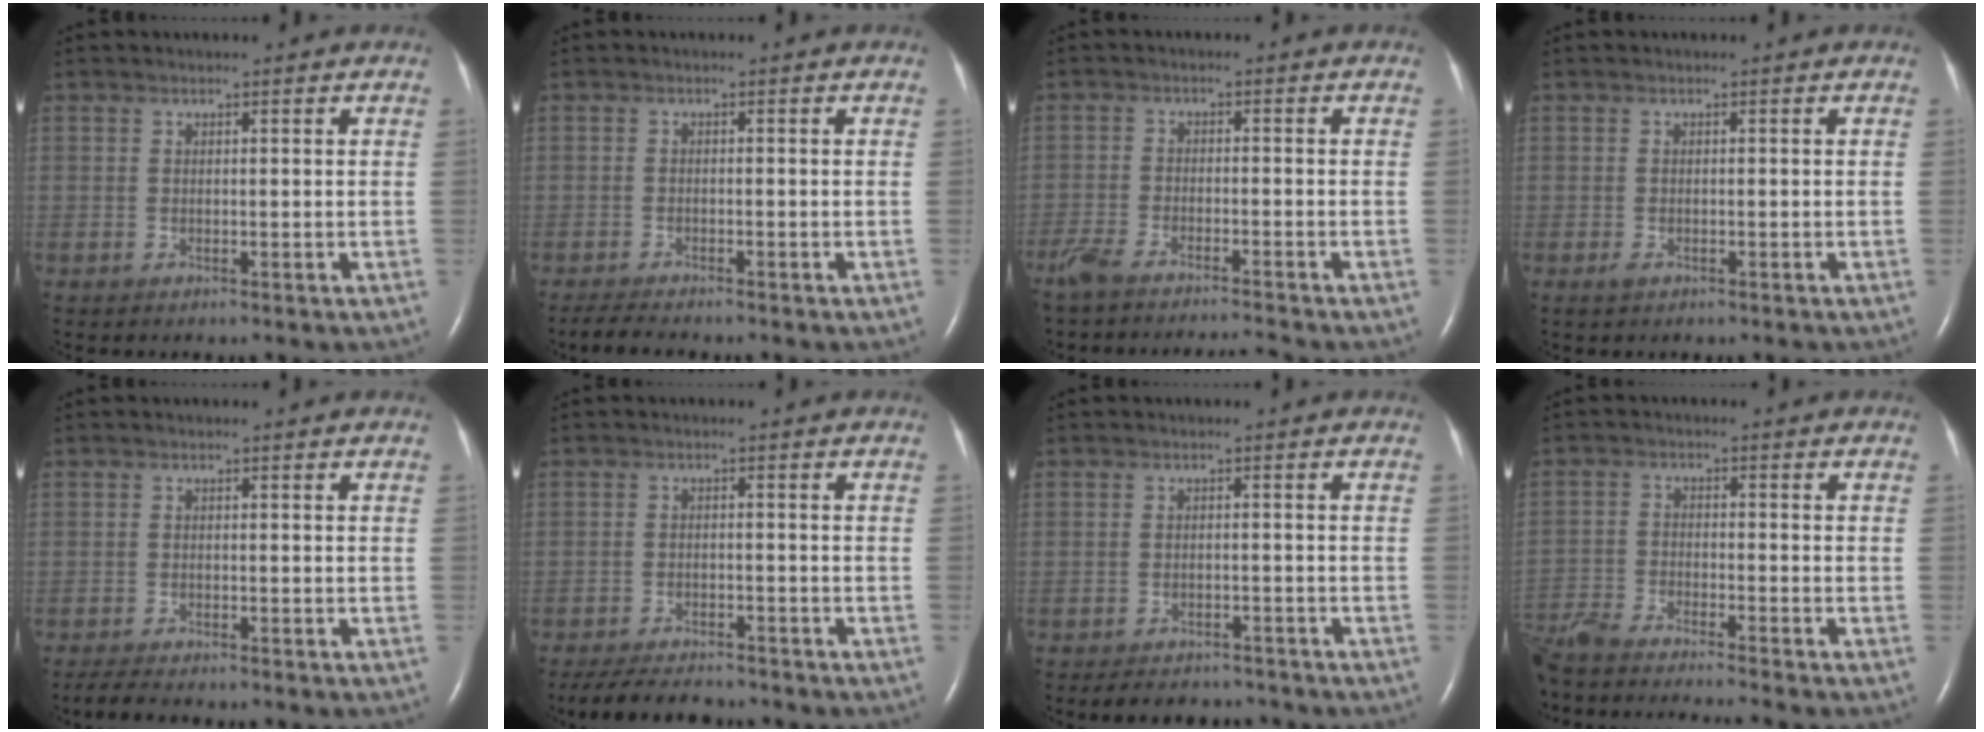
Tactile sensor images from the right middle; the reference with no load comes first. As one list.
[{"total": 3.3, "force": [-2.9, 0.4, 1.5], "torque": [-0.034, -0.012, -0.045]}, {"total": 7.1, "force": [-6.6, -0.1, 2.7], "torque": [-0.048, -0.013, -0.114]}, {"total": 0.8, "force": [-0.5, 0.4, 0.5], "torque": [-0.015, -0.001, -0.005]}, {"total": 3.3, "force": [-2.9, 0.5, 1.6], "torque": [-0.035, -0.011, -0.044]}, {"total": 8.8, "force": [-7.9, 2.2, 3.3], "torque": [-0.056, -0.013, -0.117]}, {"total": 6.0, "force": [-5.4, 2.3, 1.2], "torque": [-0.015, 0.000, -0.070]}, {"total": 14.9, "force": [-13.6, -0.6, 6.0], "torque": [-0.103, -0.018, -0.228]}]